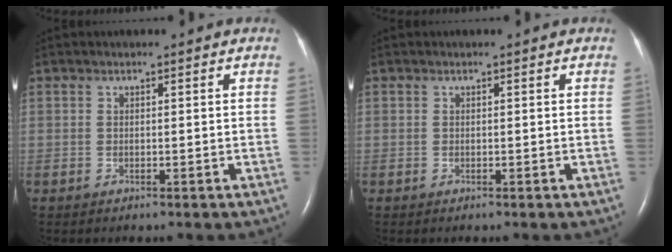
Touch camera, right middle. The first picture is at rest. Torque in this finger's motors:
{"motor_torque": [0.03, -0.07, 0.00, 0.00]}